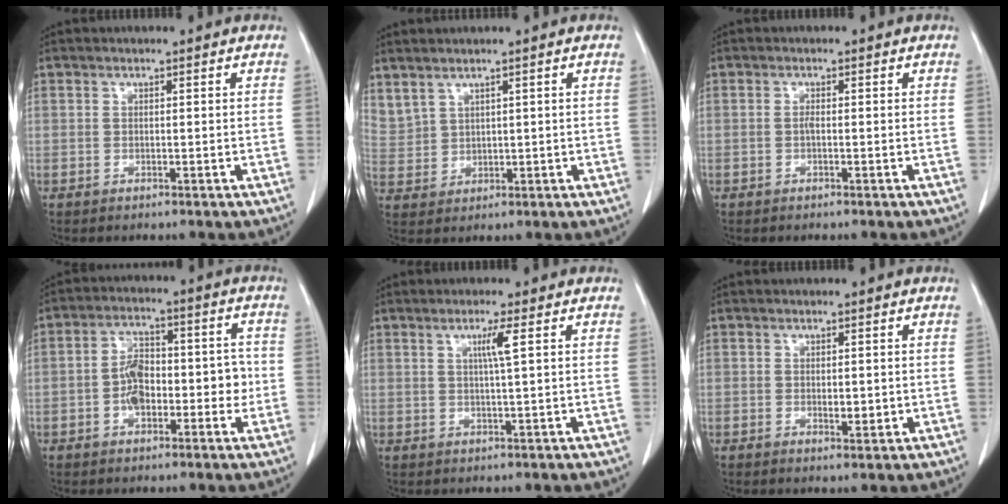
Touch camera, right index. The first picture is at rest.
{"total": 5.8, "force": [3.8, 3.7, 2.3], "torque": [-0.066, 0.008, 0.100]}
{"total": 0.7, "force": [-0.2, 0.1, 0.7], "torque": [-0.015, 0.001, -0.003]}
{"total": 8.1, "force": [-1.5, 4.6, 6.5], "torque": [-0.108, 0.033, -0.024]}
{"total": 3.0, "force": [1.1, -0.6, 2.8], "torque": [-0.052, -0.004, 0.020]}
{"total": 2.0, "force": [-0.1, 0.9, 1.7], "torque": [-0.026, -0.004, 0.003]}